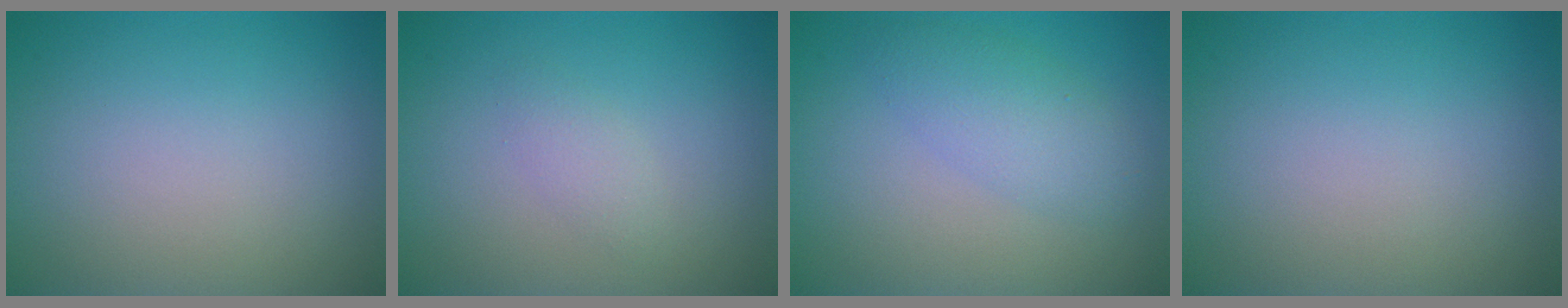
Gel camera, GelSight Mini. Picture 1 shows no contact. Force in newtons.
{"total": 1.2, "press": 1.2, "slide": 0.1}
{"total": 3.2, "press": 3.2, "slide": 0.1}
{"total": 0.0}